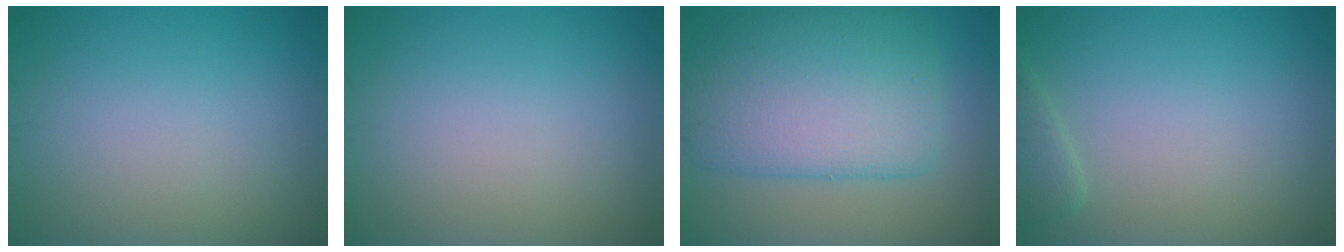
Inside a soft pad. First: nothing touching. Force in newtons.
{"total": 0.0}
{"total": 9.0, "press": 9.0, "slide": 0.3}
{"total": 1.5, "press": 1.5, "slide": 0.1}